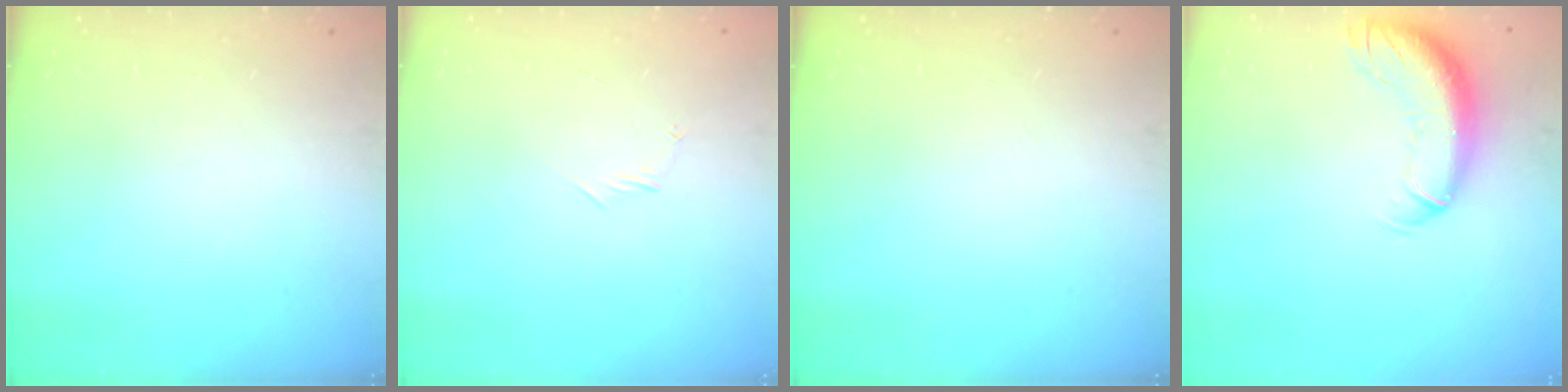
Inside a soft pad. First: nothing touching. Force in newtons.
{"total": 4.1, "press": 3.9, "slide": 1.2}
{"total": 0.0}
{"total": 13.1, "press": 12.8, "slide": 2.9}